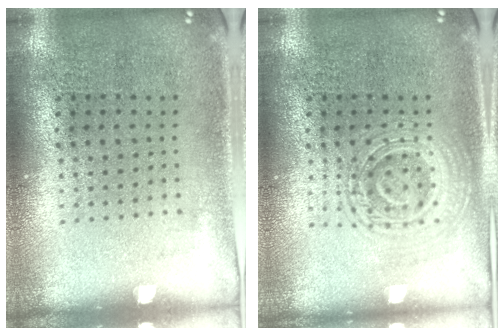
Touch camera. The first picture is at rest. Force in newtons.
{"total": 3.0, "press": 2.9, "slide": 0.5}